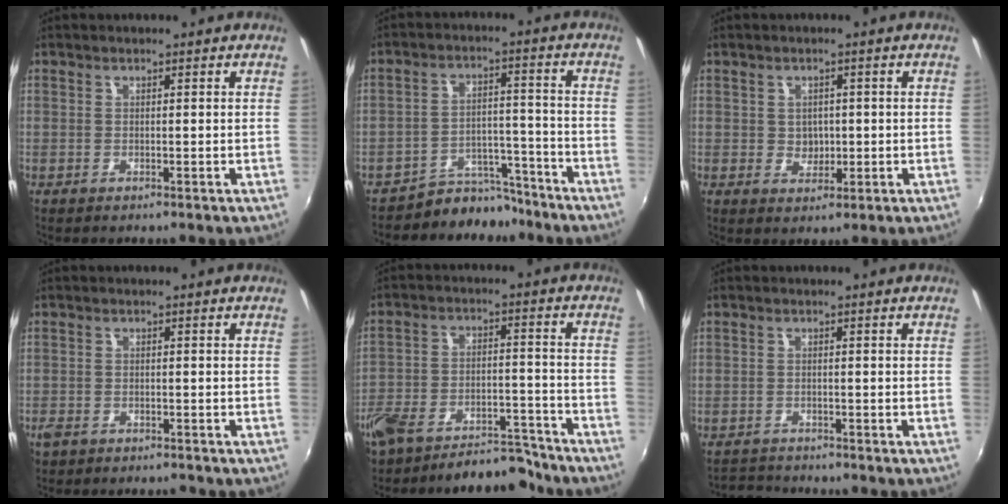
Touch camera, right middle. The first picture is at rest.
{"total": 8.3, "force": [-7.5, 3.6, 0.1], "torque": [-0.002, 0.039, -0.111]}
{"total": 3.2, "force": [-0.1, 3.0, 1.3], "torque": [-0.018, 0.003, 0.000]}
{"total": 3.5, "force": [-2.8, 1.7, 1.3], "torque": [-0.039, -0.008, -0.048]}
{"total": 13.8, "force": [-12.0, 5.0, 4.6], "torque": [-0.103, 0.017, -0.173]}
{"total": 3.2, "force": [-3.0, 0.9, -0.3], "torque": [-0.007, 0.005, -0.059]}